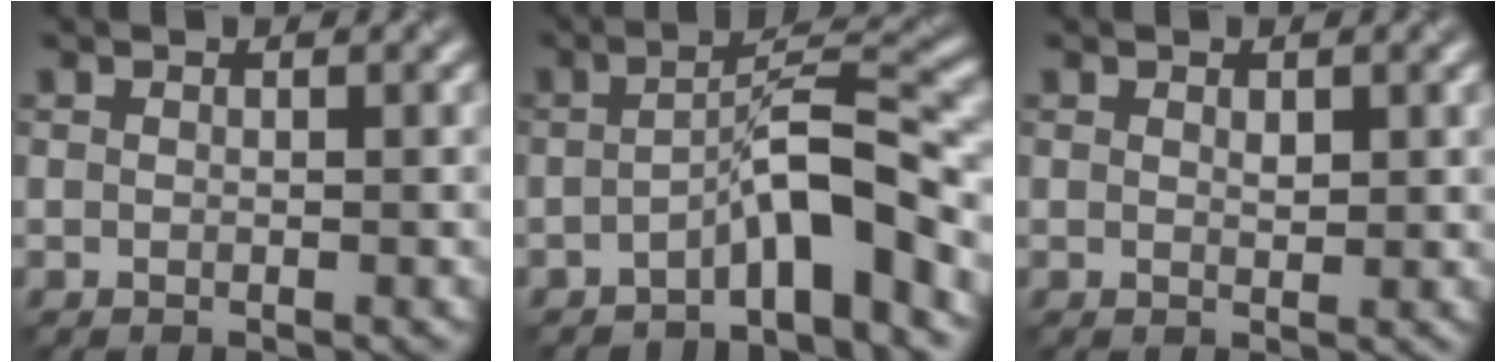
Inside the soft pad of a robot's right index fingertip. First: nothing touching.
{"total": 5.3, "force": [-2.8, 1.0, 4.4], "torque": [-0.072, 0.018, -0.054]}
{"total": 0.8, "force": [0.3, 0.4, 0.6], "torque": [-0.013, -0.004, 0.007]}